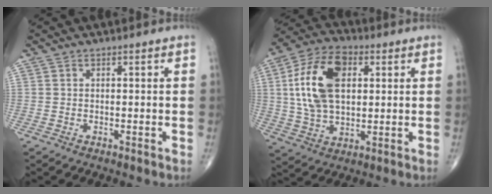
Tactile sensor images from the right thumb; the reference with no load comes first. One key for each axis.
{"total": 16.6, "fx": 3.3, "fy": 9.9, "fz": 12.9, "tx": -0.237, "ty": 0.010, "tz": 0.059}